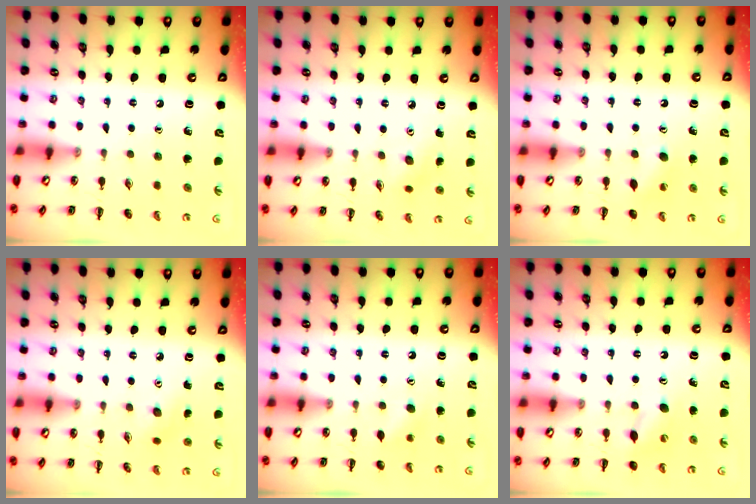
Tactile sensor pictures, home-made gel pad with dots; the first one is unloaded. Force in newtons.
{"total": 4.0, "press": 3.8, "slide": 1.1}
{"total": 6.2, "press": 6.0, "slide": 1.5}
{"total": 3.7, "press": 3.6, "slide": 0.9}
{"total": 4.6, "press": 4.5, "slide": 1.2}
{"total": 6.4, "press": 6.2, "slide": 1.3}